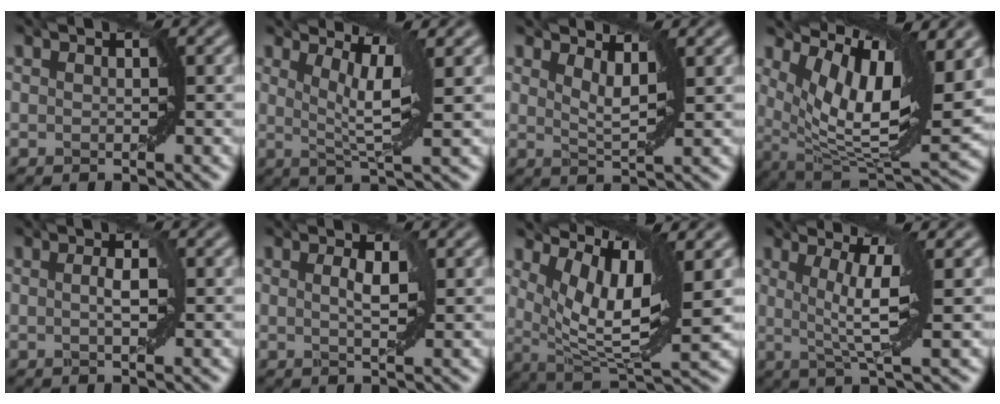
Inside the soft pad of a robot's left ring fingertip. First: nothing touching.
{"total": 3.9, "force": [1.1, 0.6, 3.7], "torque": [-0.068, 0.001, 0.027]}
{"total": 1.9, "force": [1.4, 0.4, 1.3], "torque": [-0.031, 0.002, 0.028]}
{"total": 10.7, "force": [5.5, 3.4, 8.6], "torque": [-0.162, 0.011, 0.107]}
{"total": 1.1, "force": [-0.5, 0.1, 1.0], "torque": [-0.013, 0.002, -0.003]}
{"total": 1.0, "force": [-0.2, 0.1, 1.0], "torque": [-0.019, 0.005, 0.003]}
{"total": 7.4, "force": [3.2, 2.3, 6.3], "torque": [-0.124, 0.002, 0.068]}
{"total": 4.7, "force": [0.2, 0.5, 4.6], "torque": [-0.086, 0.001, 0.011]}